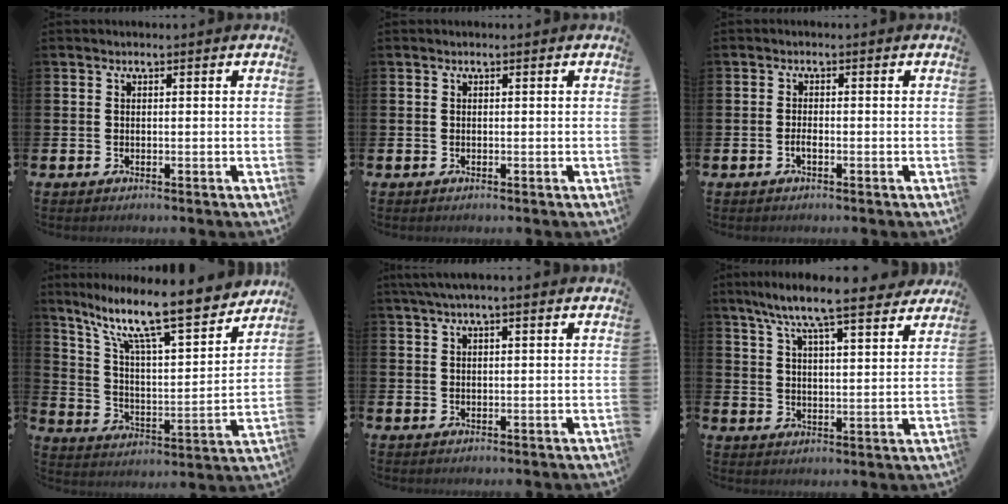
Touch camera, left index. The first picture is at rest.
{"total": 0.0}
{"total": 1.0, "force": [-0.6, 0.3, 0.8], "torque": [-0.018, 0.000, -0.010]}
{"total": 13.4, "force": [10.9, 2.5, 7.3], "torque": [-0.159, -0.077, 0.182]}
{"total": 2.6, "force": [2.0, 0.2, 1.6], "torque": [-0.038, 0.005, 0.038]}
{"total": 9.4, "force": [8.6, 0.8, 3.9], "torque": [-0.090, -0.048, 0.148]}